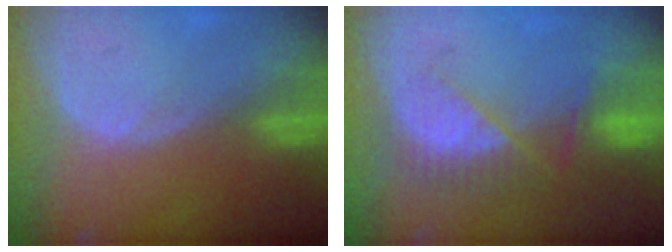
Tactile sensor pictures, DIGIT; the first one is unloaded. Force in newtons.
{"total": 7.6, "press": 6.9, "slide": 3.1}